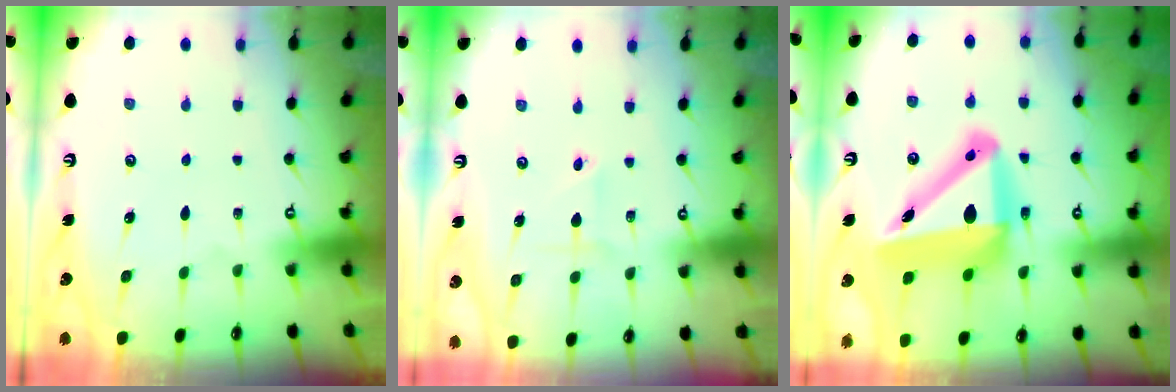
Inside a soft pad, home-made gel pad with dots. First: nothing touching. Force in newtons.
{"total": 1.8, "press": 1.7, "slide": 0.4}
{"total": 17.0, "press": 16.5, "slide": 4.0}